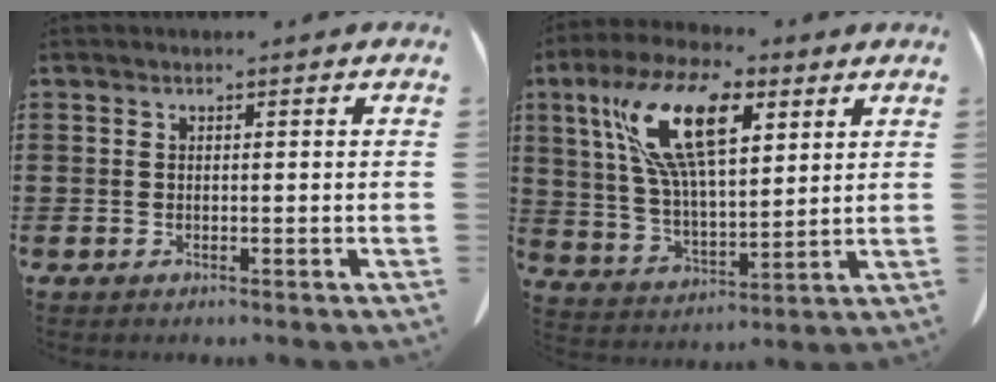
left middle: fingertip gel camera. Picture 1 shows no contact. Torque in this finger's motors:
{"motor_torque": [2.14, 0.00, 0.78, 0.21]}